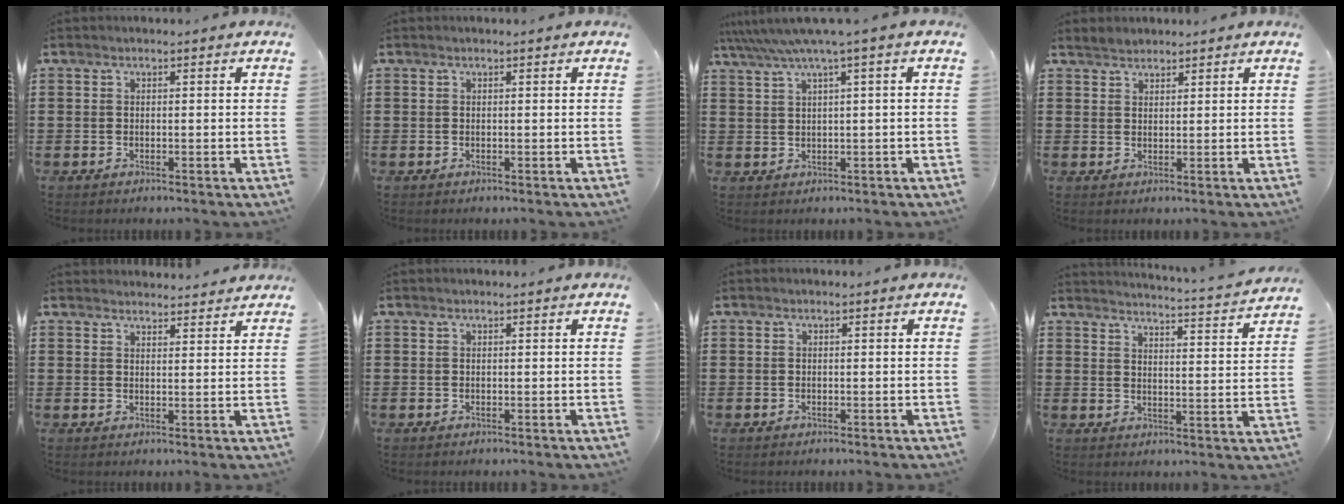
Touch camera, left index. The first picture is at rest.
{"total": 0.0}
{"total": 4.2, "force": [2.0, -0.4, 3.7], "torque": [-0.075, -0.010, 0.032]}
{"total": 1.7, "force": [1.6, 0.5, -0.2], "torque": [-0.002, 0.004, 0.032]}
{"total": 2.8, "force": [2.8, 0.2, -0.1], "torque": [0.000, -0.011, 0.051]}
{"total": 0.0}
{"total": 0.0}
{"total": 3.3, "force": [3.1, -0.8, 0.7], "torque": [-0.022, -0.036, 0.045]}